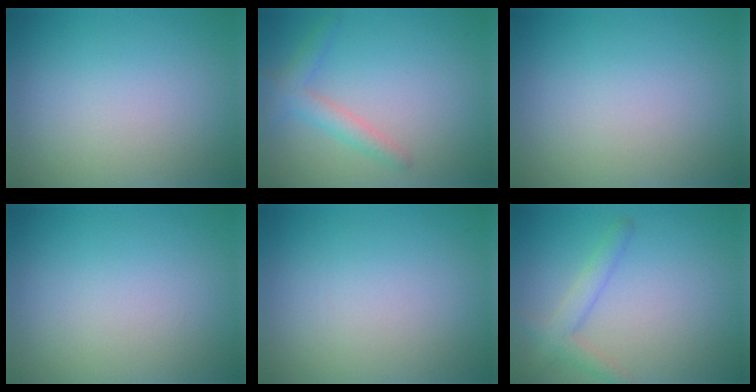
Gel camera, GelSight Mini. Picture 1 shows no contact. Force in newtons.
{"total": 2.3, "press": 2.3, "slide": 0.1}
{"total": 0.0}
{"total": 0.0}
{"total": 0.0}
{"total": 2.4, "press": 2.4, "slide": 0.2}